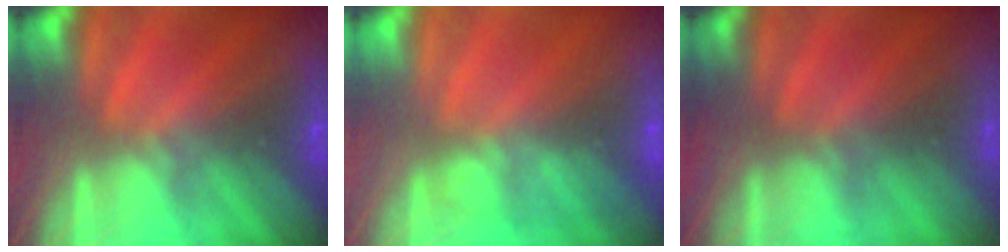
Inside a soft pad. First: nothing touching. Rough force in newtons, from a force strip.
{"total": 2.0}
{"total": 2.4}